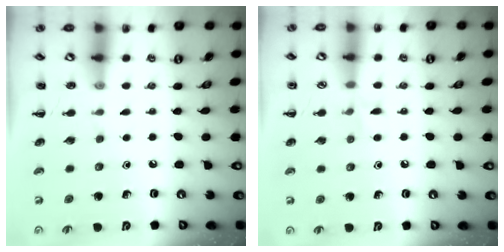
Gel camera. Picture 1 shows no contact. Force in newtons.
{"total": 4.0, "press": 3.7, "slide": 1.6}